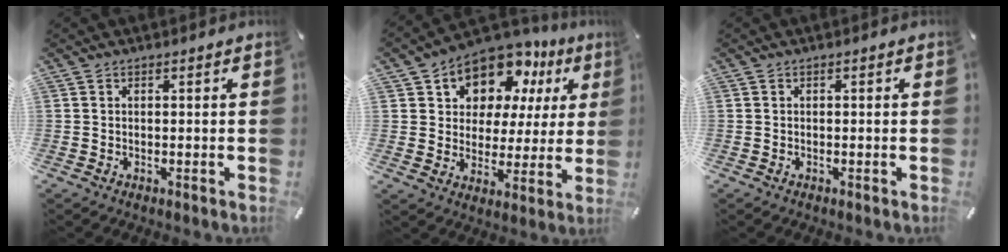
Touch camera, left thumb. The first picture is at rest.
{"total": 11.9, "force": [7.9, 8.2, 3.6], "torque": [-0.068, -0.067, 0.144]}
{"total": 0.0}